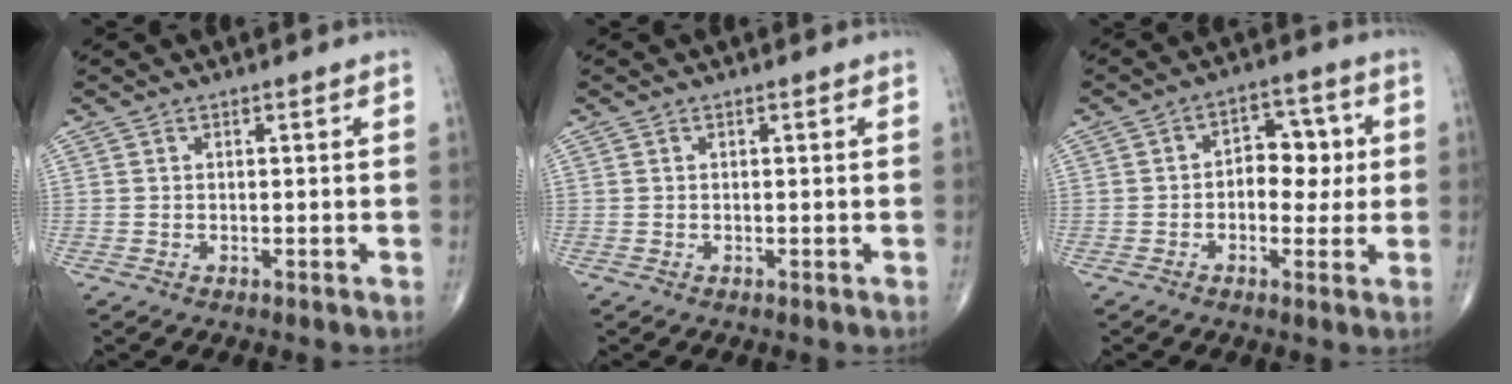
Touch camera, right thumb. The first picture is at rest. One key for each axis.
{"total": 0.0}
{"total": 8.1, "fx": 0.2, "fy": 5.4, "fz": 6.0, "tx": -0.042, "ty": 0.018, "tz": -0.002}